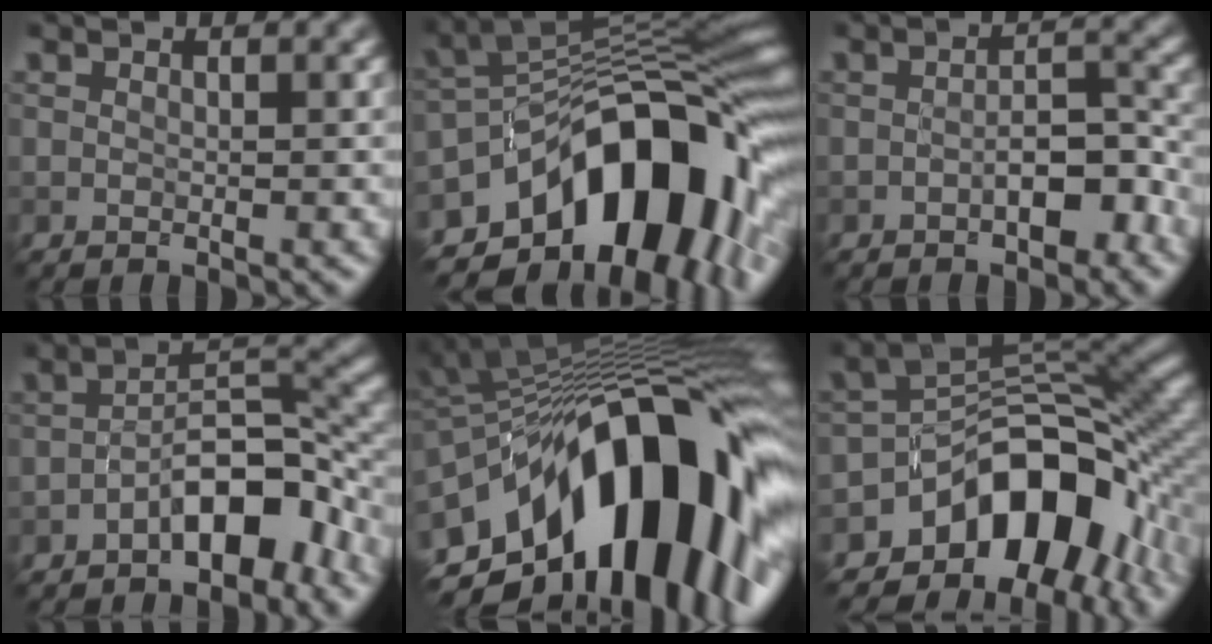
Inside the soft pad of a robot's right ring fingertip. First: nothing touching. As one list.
[{"total": 15.3, "force": [-6.4, 8.7, 10.9], "torque": [-0.142, 0.007, -0.113]}, {"total": 3.5, "force": [-1.7, 1.4, 2.7], "torque": [-0.040, 0.012, -0.029]}, {"total": 6.5, "force": [-3.4, 2.6, 4.8], "torque": [-0.068, 0.020, -0.063]}, {"total": 18.5, "force": [-4.9, 9.1, 15.3], "torque": [-0.224, 0.011, -0.086]}, {"total": 11.1, "force": [-5.5, 6.8, 6.9], "torque": [-0.082, -0.001, -0.098]}]